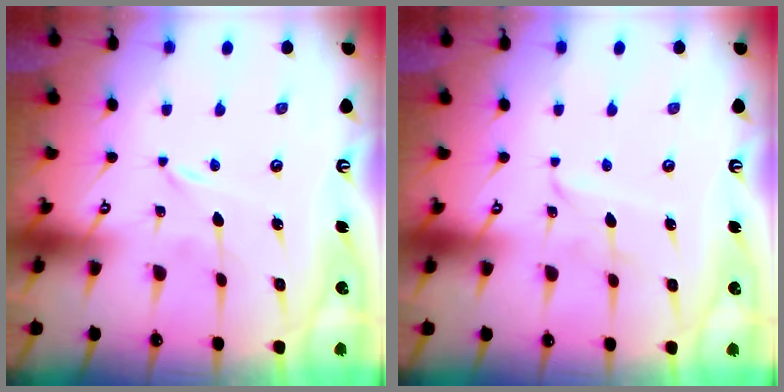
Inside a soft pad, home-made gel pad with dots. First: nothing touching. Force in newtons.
{"total": 2.6, "press": 2.6, "slide": 0.1}